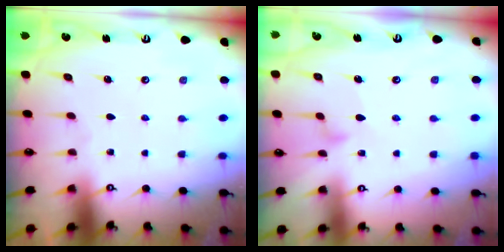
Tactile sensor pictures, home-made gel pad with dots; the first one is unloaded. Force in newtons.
{"total": 6.0, "press": 6.0, "slide": 0.3}